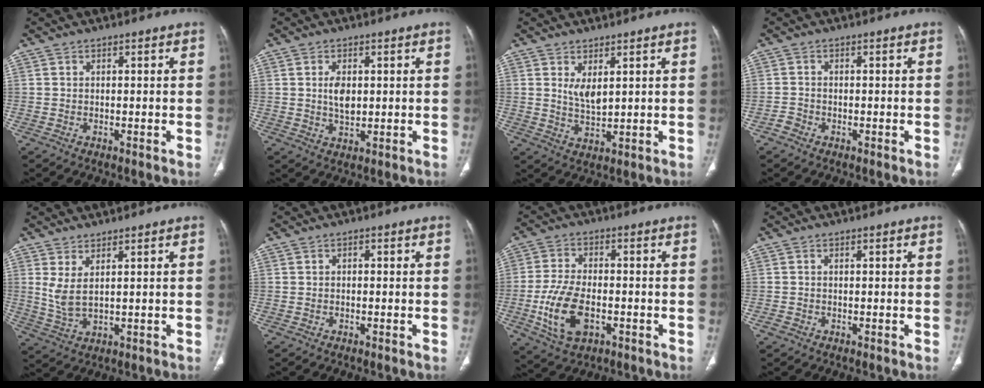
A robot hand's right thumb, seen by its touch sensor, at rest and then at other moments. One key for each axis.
{"total": 4.2, "fx": 0.7, "fy": 2.5, "fz": 3.4, "tx": -0.055, "ty": -0.007, "tz": 0.015}
{"total": 4.2, "fx": 1.8, "fy": 1.8, "fz": 3.3, "tx": -0.056, "ty": -0.022, "tz": 0.041}
{"total": 1.4, "fx": -0.9, "fy": 1.0, "fz": 0.2, "tx": -0.007, "ty": 0.003, "tz": -0.023}
{"total": 5.2, "fx": 1.8, "fy": 1.9, "fz": 4.4, "tx": -0.098, "ty": -0.016, "tz": 0.051}
{"total": 0.6, "fx": 0.0, "fy": 0.4, "fz": 0.4, "tx": -0.005, "ty": 0.002, "tz": -0.003}
{"total": 11.4, "fx": -3.1, "fy": 6.5, "fz": 8.8, "tx": -0.177, "ty": 0.007, "tz": -0.052}
{"total": 0.7, "fx": -0.3, "fy": 0.7, "fz": 0.1, "tx": -0.001, "ty": 0.002, "tz": -0.007}